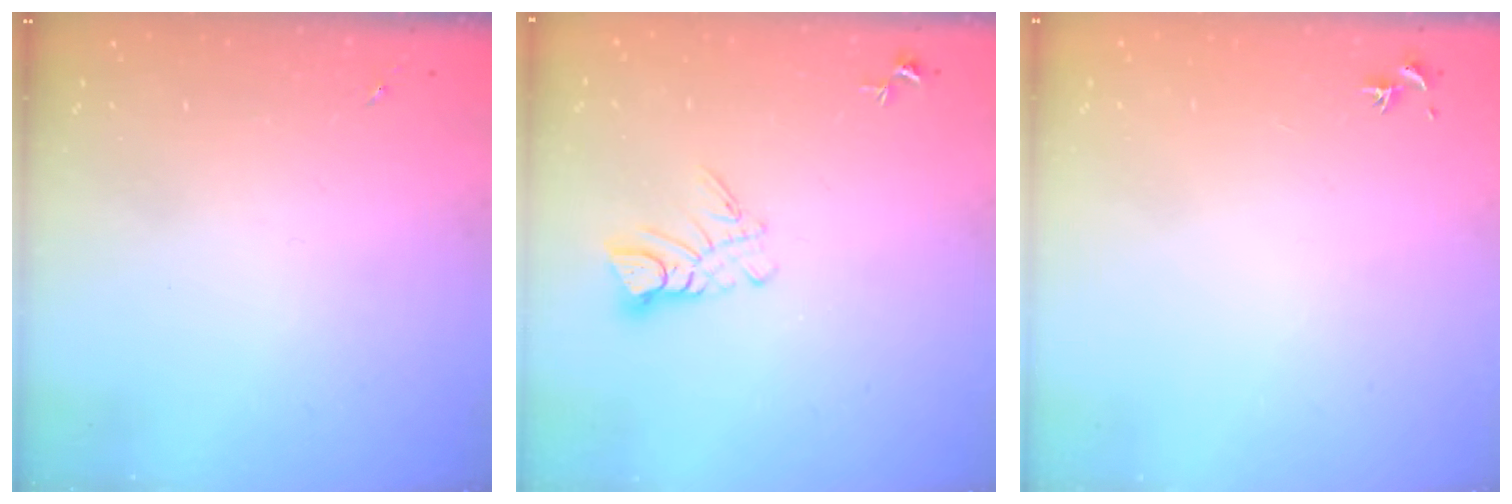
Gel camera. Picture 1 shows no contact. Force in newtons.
{"total": 6.6, "press": 6.5, "slide": 0.6}
{"total": 0.7, "press": 0.5, "slide": 0.4}